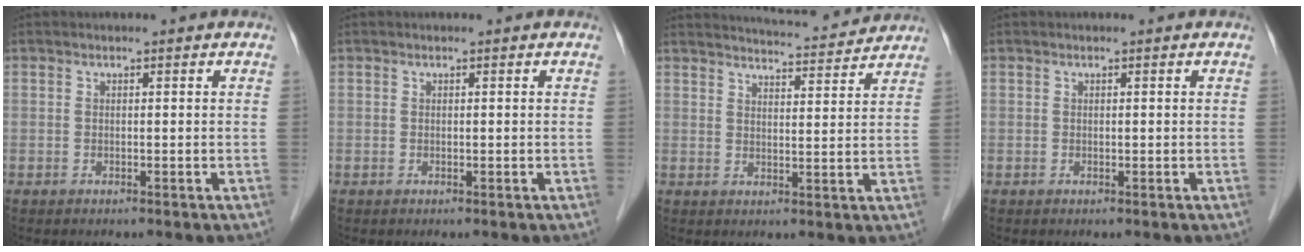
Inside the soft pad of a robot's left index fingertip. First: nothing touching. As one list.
[{"total": 0.0}, {"total": 10.4, "force": [10.1, 0.4, 2.2], "torque": [-0.038, 0.009, 0.134]}, {"total": 0.0}]